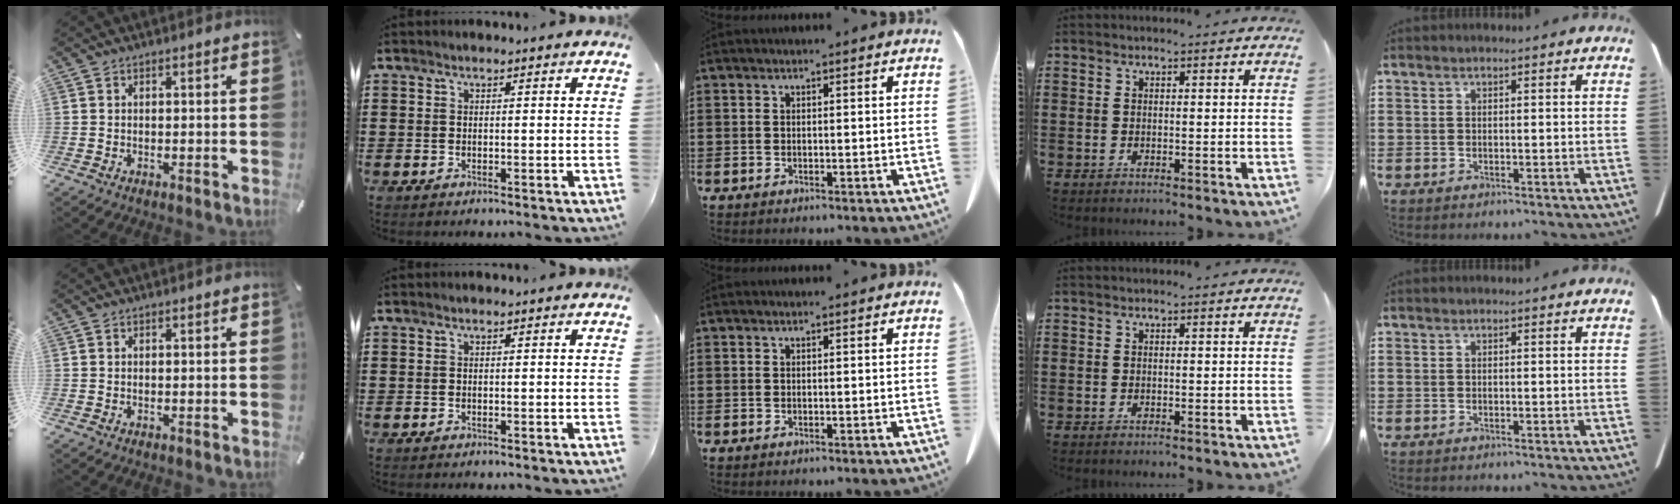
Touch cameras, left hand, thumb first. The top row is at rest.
{}